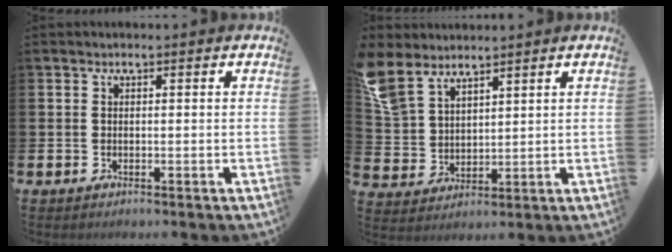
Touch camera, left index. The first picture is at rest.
{"total": 7.0, "force": [6.0, 3.1, 2.0], "torque": [-0.055, -0.017, 0.113]}